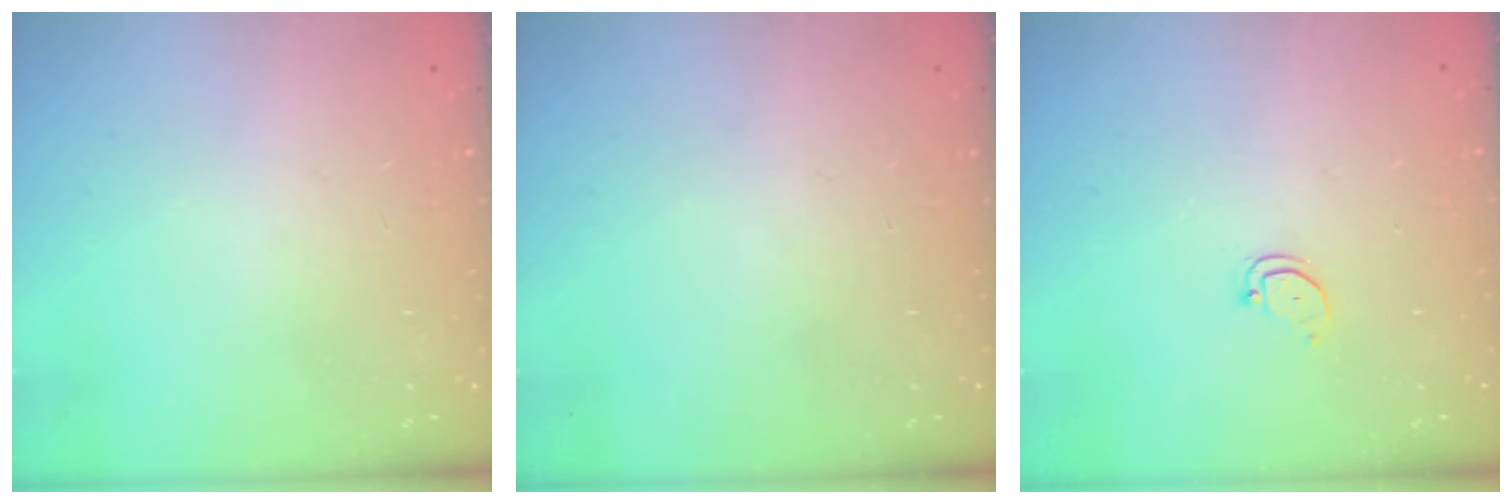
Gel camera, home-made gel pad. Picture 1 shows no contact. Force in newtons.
{"total": 0.0}
{"total": 2.4, "press": 2.4, "slide": 0.2}